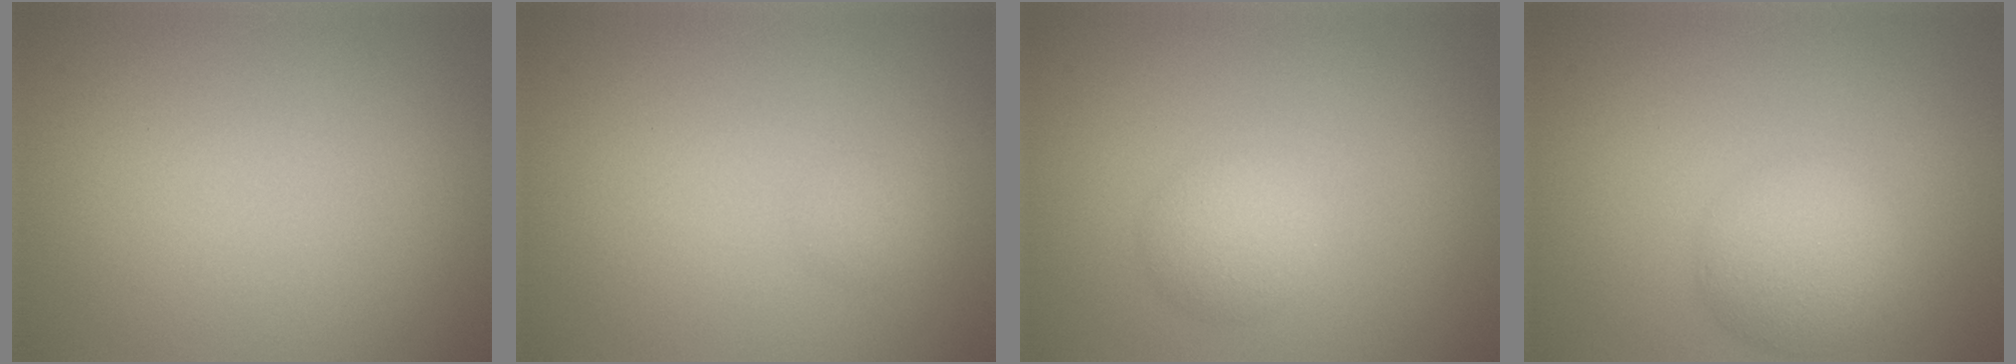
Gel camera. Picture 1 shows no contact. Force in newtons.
{"total": 1.0, "press": 1.0, "slide": 0.0}
{"total": 2.3, "press": 2.3, "slide": 0.1}
{"total": 4.3, "press": 4.3, "slide": 0.4}